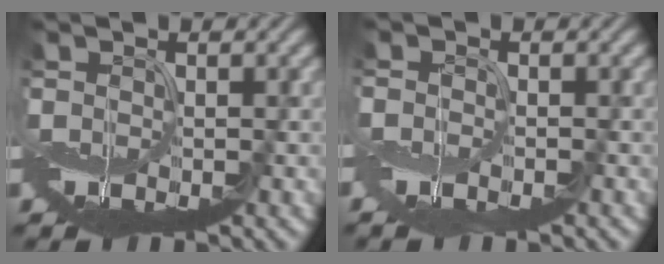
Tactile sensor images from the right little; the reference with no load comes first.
{"total": 1.9, "force": [-1.4, 0.8, 1.1], "torque": [-0.022, -0.005, -0.027]}